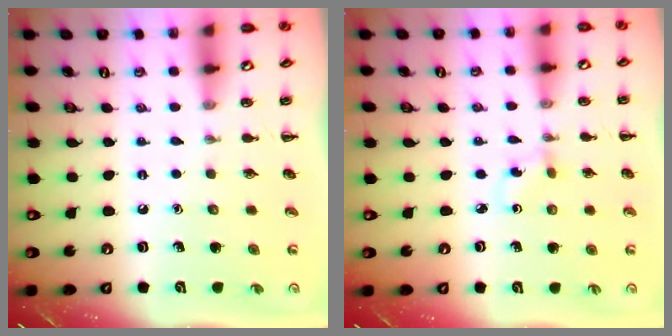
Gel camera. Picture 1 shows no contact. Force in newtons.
{"total": 1.4, "press": 1.2, "slide": 0.7}